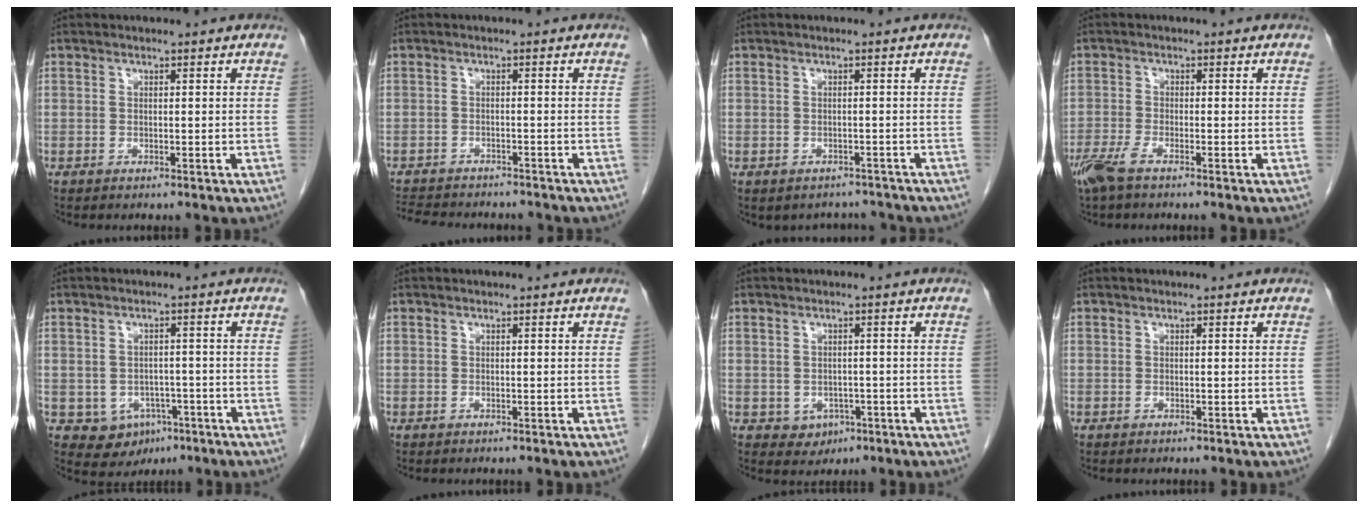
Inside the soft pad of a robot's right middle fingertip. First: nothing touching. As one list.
[{"total": 10.8, "force": [-9.6, 3.1, 3.7], "torque": [-0.079, -0.002, -0.130]}, {"total": 3.5, "force": [-3.0, 1.8, -0.1], "torque": [0.007, 0.012, -0.037]}, {"total": 3.6, "force": [-2.6, 0.5, 2.5], "torque": [-0.056, -0.008, -0.056]}, {"total": 5.6, "force": [-2.5, 4.7, 1.9], "torque": [-0.026, 0.004, -0.022]}, {"total": 0.0}, {"total": 2.8, "force": [-1.0, 2.4, 1.2], "torque": [-0.012, 0.004, -0.002]}, {"total": 0.0}]